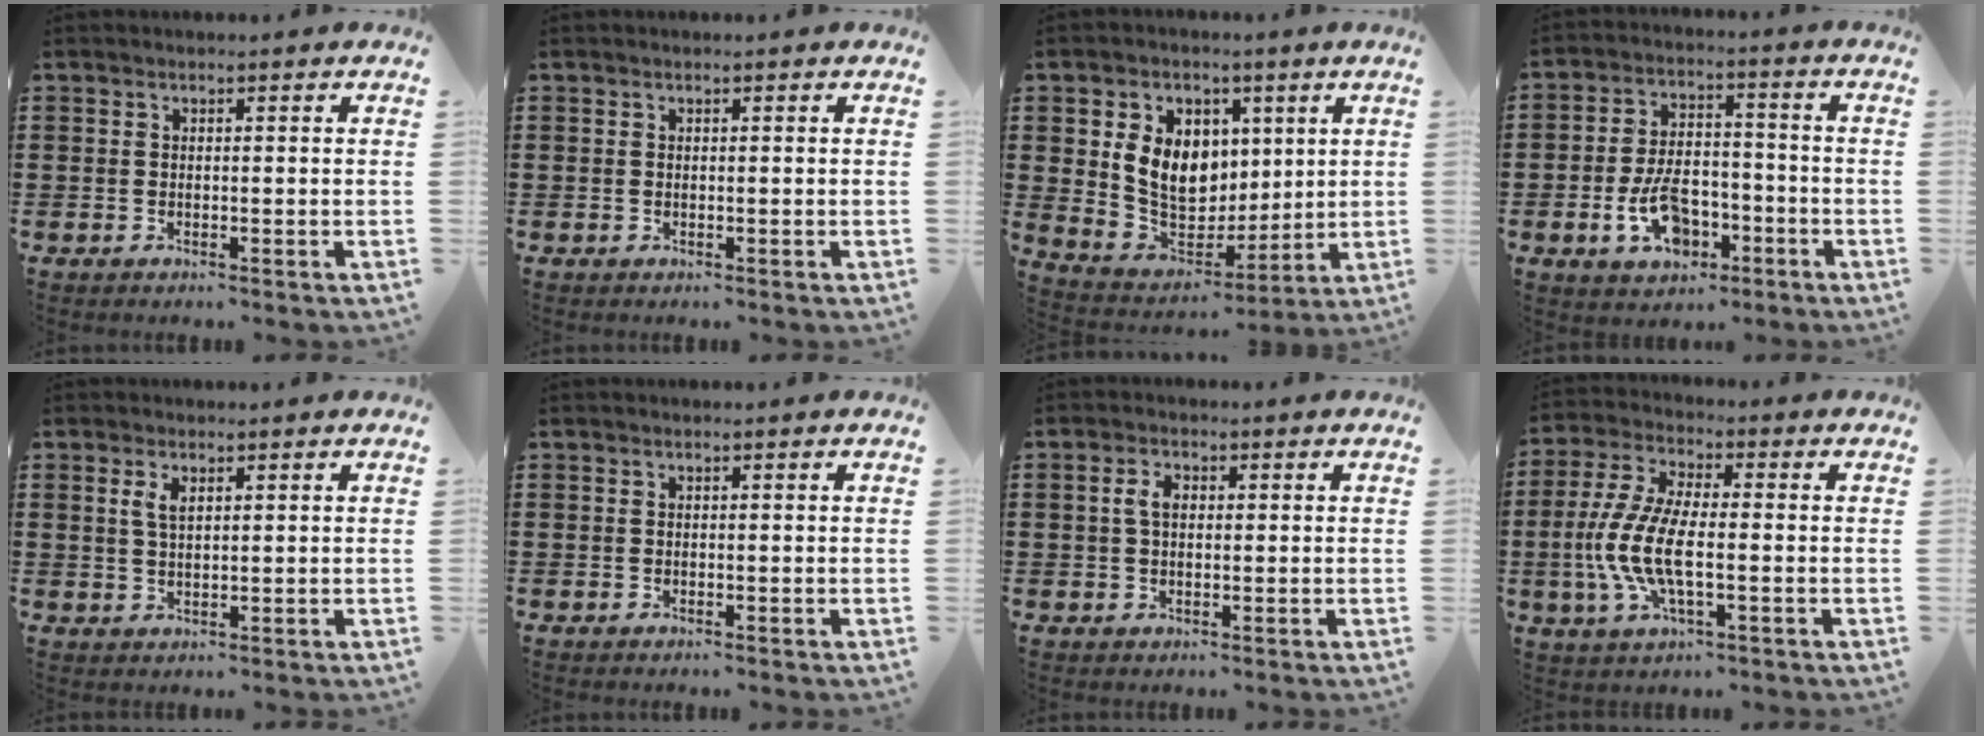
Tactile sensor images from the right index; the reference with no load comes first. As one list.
[{"total": 0.0}, {"total": 9.8, "force": [2.2, 8.0, 5.3], "torque": [-0.128, 0.010, 0.042]}, {"total": 8.6, "force": [-3.3, 5.0, 6.2], "torque": [-0.120, 0.007, -0.062]}, {"total": 2.6, "force": [1.0, 1.0, 2.1], "torque": [-0.046, 0.005, 0.016]}, {"total": 0.0}, {"total": 3.0, "force": [0.4, 1.7, 2.4], "torque": [-0.058, 0.006, 0.003]}, {"total": 9.8, "force": [-2.1, 3.7, 8.8], "torque": [-0.210, -0.015, -0.046]}]